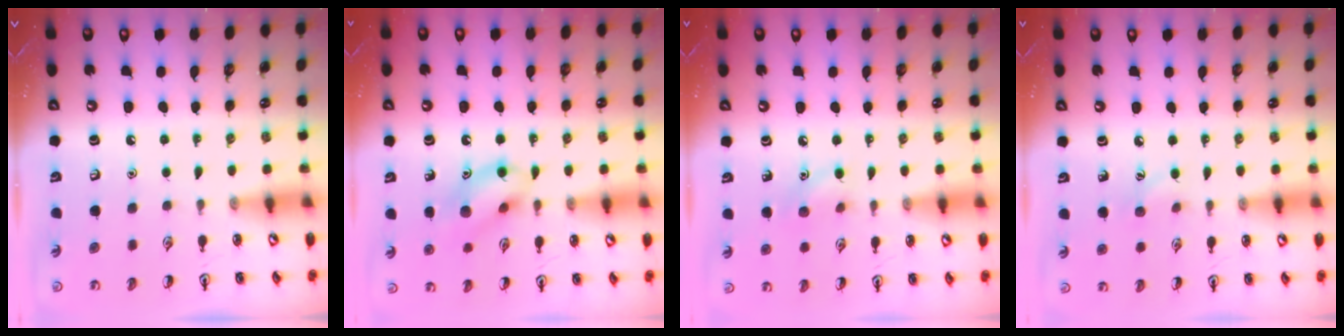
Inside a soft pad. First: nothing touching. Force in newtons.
{"total": 12.0, "press": 12.0, "slide": 0.8}
{"total": 6.4, "press": 6.2, "slide": 1.7}
{"total": 4.9, "press": 4.7, "slide": 1.5}